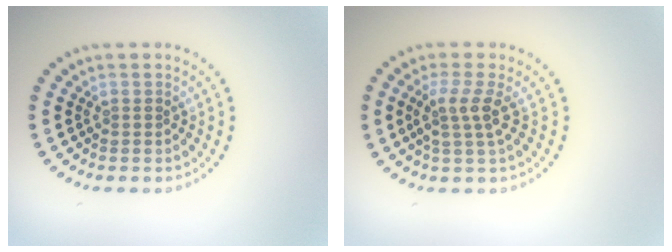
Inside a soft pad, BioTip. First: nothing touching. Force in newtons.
{"total": 2.7, "press": 2.1, "slide": 1.7}